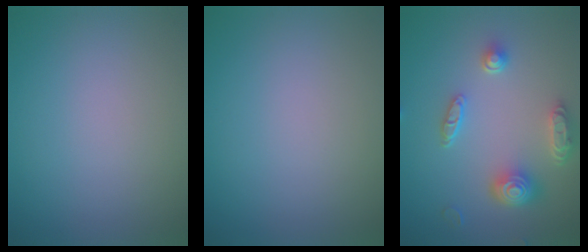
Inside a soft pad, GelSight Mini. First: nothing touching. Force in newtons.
{"total": 0.0}
{"total": 4.6, "press": 3.9, "slide": 2.5}